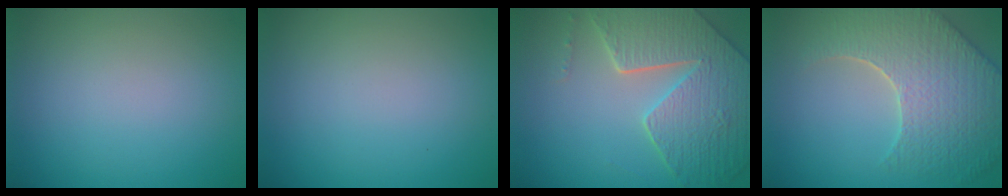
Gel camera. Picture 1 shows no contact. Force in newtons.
{"total": 0.0}
{"total": 8.4, "press": 6.0, "slide": 5.8}
{"total": 8.4, "press": 6.1, "slide": 5.8}